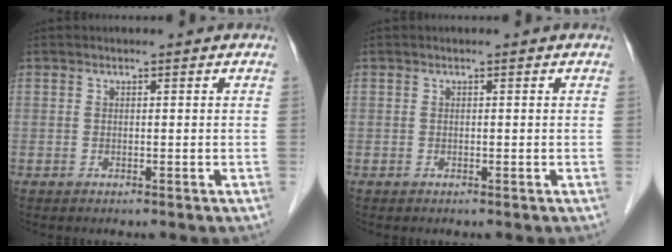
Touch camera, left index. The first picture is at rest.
{"total": 0.0}